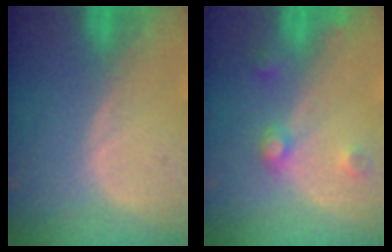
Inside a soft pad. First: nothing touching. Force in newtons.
{"total": 3.7, "press": 3.4, "slide": 1.4}